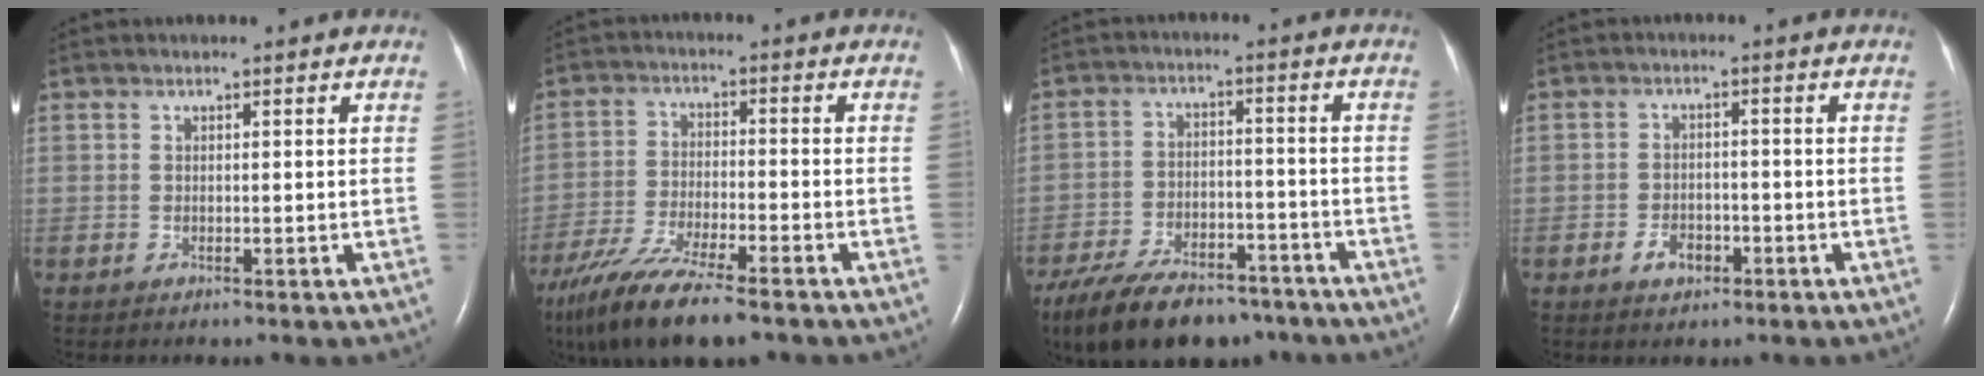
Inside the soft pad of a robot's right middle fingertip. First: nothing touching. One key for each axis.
{"total": 14.4, "fx": -11.1, "fy": 2.4, "fz": 8.9, "tx": -0.183, "ty": -0.040, "tz": -0.193}
{"total": 16.7, "fx": -12.8, "fy": 6.9, "fz": 8.2, "tx": -0.170, "ty": -0.007, "tz": -0.203}
{"total": 3.2, "fx": -1.7, "fy": 2.0, "fz": 1.8, "tx": -0.034, "ty": 0.003, "tz": -0.025}